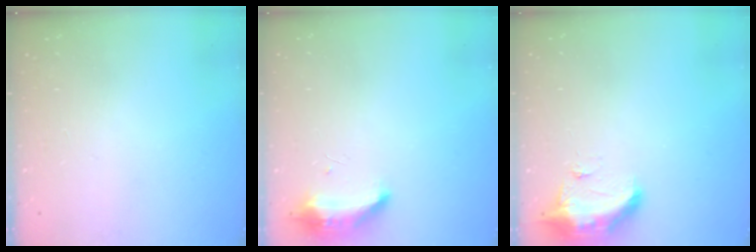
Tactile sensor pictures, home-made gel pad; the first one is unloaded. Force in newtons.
{"total": 18.6, "press": 10.8, "slide": 15.1}
{"total": 9.5, "press": 9.4, "slide": 1.2}